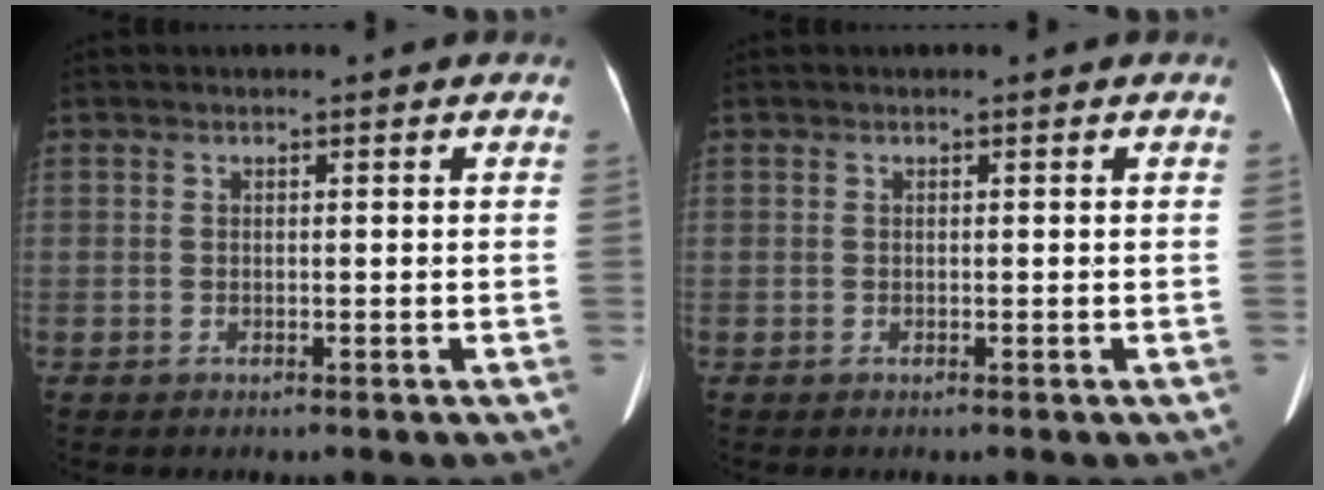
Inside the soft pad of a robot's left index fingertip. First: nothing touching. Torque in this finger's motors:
{"motor_torque": [0.00, 0.00, 0.00, 0.00]}